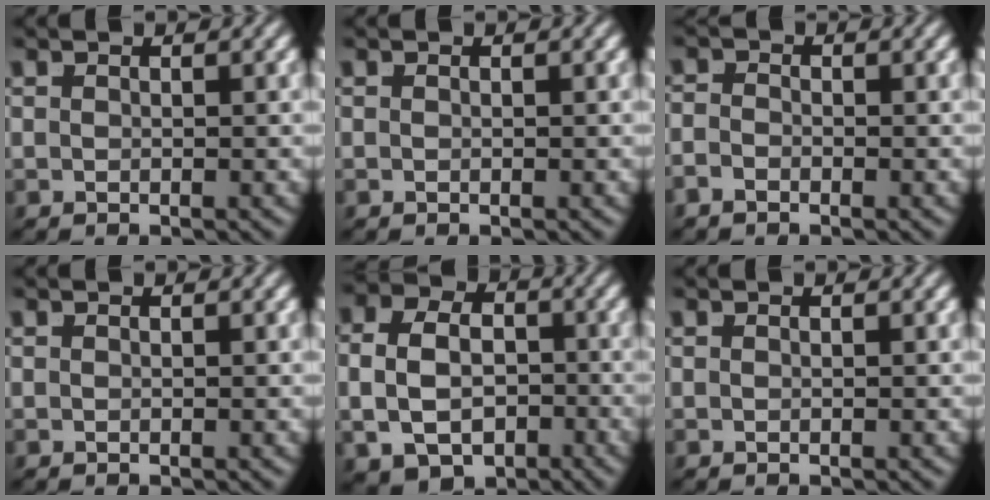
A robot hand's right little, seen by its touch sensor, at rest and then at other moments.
{"total": 0.0}
{"total": 1.4, "force": [-1.2, 0.6, 0.3], "torque": [-0.001, -0.011, -0.021]}
{"total": 0.0}
{"total": 7.3, "force": [-2.1, 5.6, 4.3], "torque": [-0.067, -0.025, -0.026]}
{"total": 0.0}